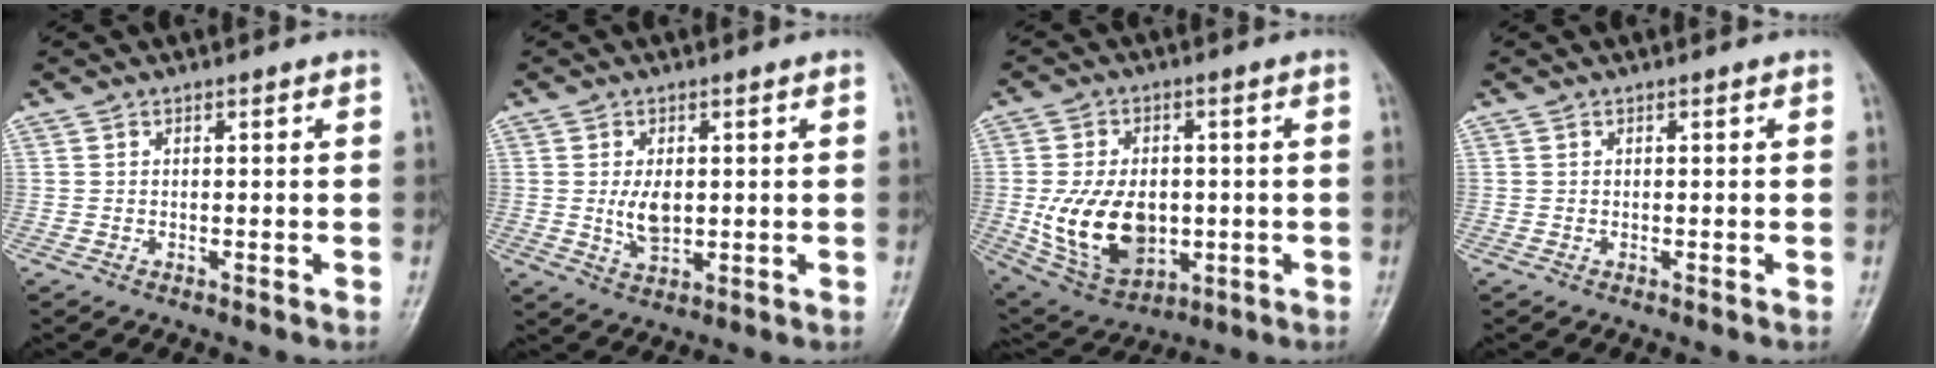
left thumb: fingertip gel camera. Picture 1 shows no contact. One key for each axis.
{"total": 4.9, "fx": 0.4, "fy": 2.8, "fz": 4.0, "tx": -0.069, "ty": -0.010, "tz": 0.012}
{"total": 15.0, "fx": -1.3, "fy": 10.2, "fz": 10.9, "tx": -0.172, "ty": -0.007, "tz": -0.001}
{"total": 0.0}